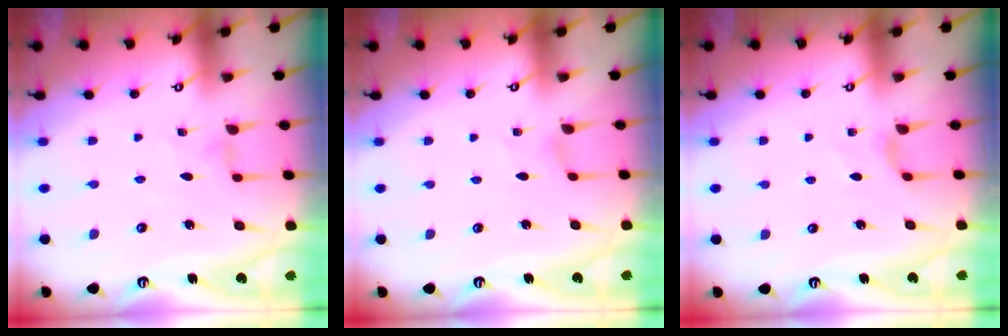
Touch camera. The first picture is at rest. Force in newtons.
{"total": 0.0}
{"total": 2.1, "press": 2.0, "slide": 0.5}